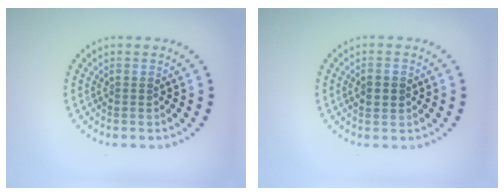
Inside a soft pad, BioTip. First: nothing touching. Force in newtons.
{"total": 2.1, "press": 2.1, "slide": 0.2}